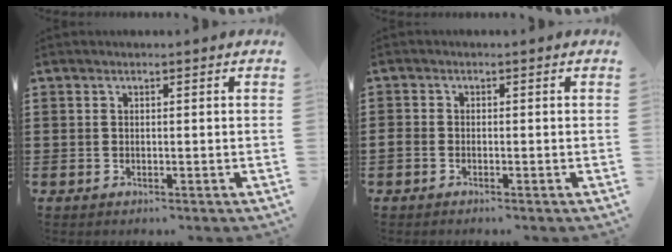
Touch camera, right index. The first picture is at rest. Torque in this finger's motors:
{"motor_torque": [0.47, 1.67, 0.26, 0.07]}